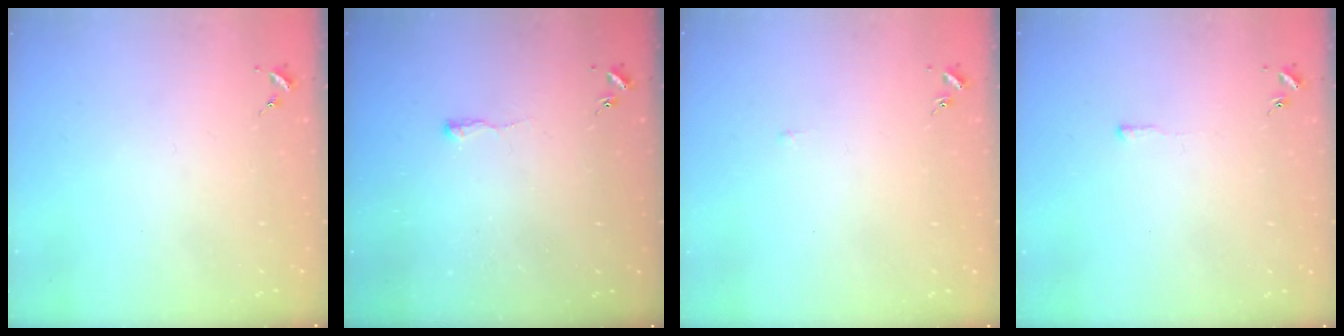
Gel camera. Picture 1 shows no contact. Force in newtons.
{"total": 2.8, "press": 2.7, "slide": 0.6}
{"total": 2.6, "press": 2.6, "slide": 0.3}
{"total": 2.9, "press": 2.9, "slide": 0.5}